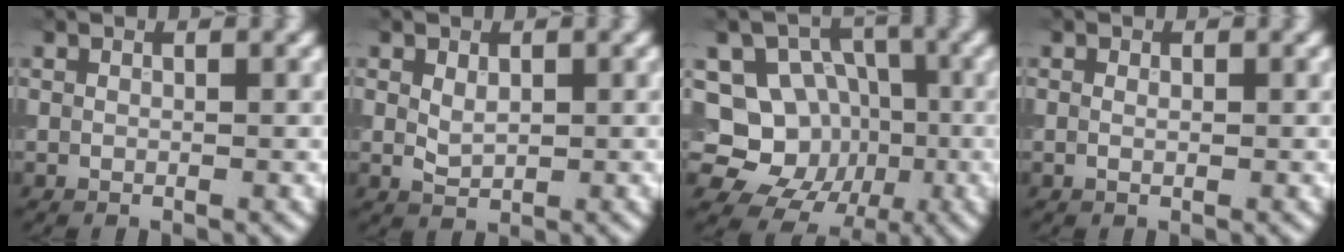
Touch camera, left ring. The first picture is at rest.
{"total": 1.7, "force": [0.5, 1.2, 1.2], "torque": [-0.022, -0.002, 0.012]}
{"total": 11.6, "force": [-1.6, 10.7, 4.2], "torque": [-0.068, 0.026, -0.047]}
{"total": 0.6, "force": [0.1, 0.3, 0.5], "torque": [-0.011, 0.000, 0.002]}